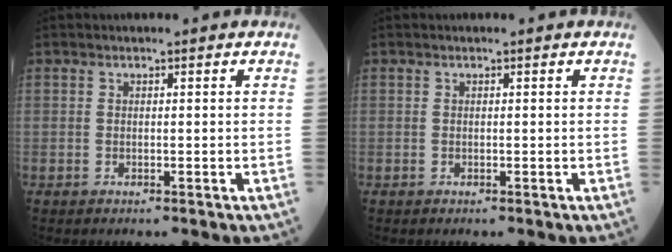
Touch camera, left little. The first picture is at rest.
{"total": 0.0}